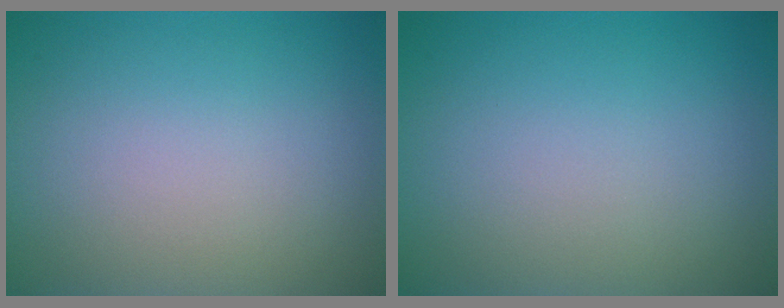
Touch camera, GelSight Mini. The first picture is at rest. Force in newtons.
{"total": 0.0}